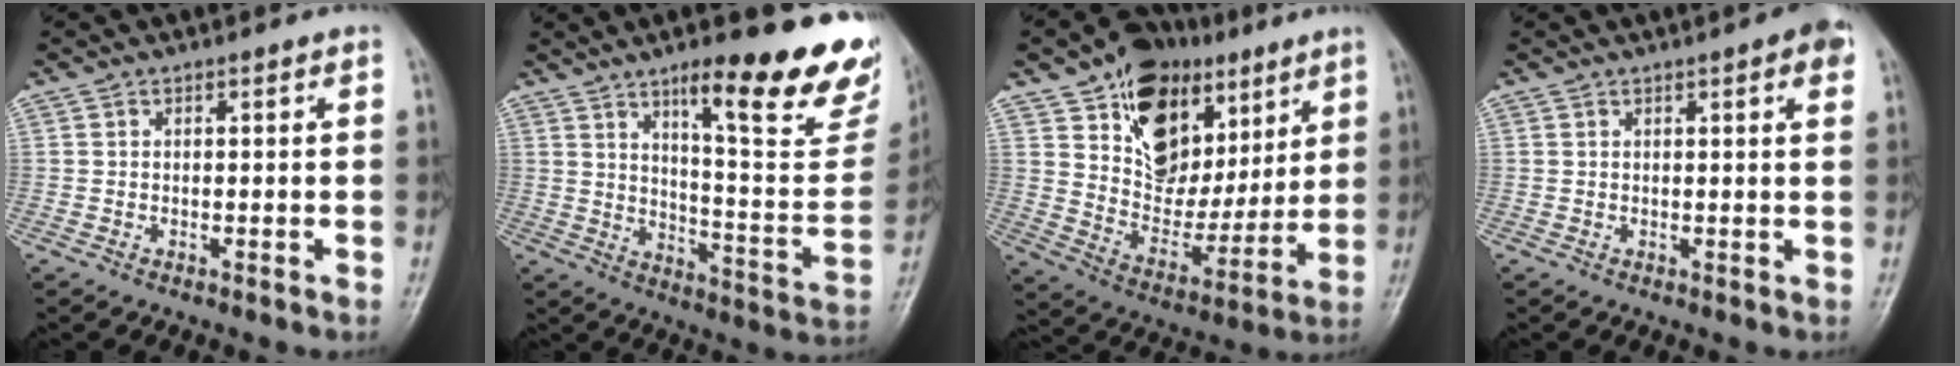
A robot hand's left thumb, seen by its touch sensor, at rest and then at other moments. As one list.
[{"total": 24.6, "force": [15.7, 5.7, 18.1], "torque": [-0.201, -0.086, 0.222]}, {"total": 19.5, "force": [10.1, 13.4, 9.9], "torque": [-0.102, -0.039, 0.174]}, {"total": 4.2, "force": [1.9, 0.8, 3.6], "torque": [-0.037, 0.000, 0.018]}]